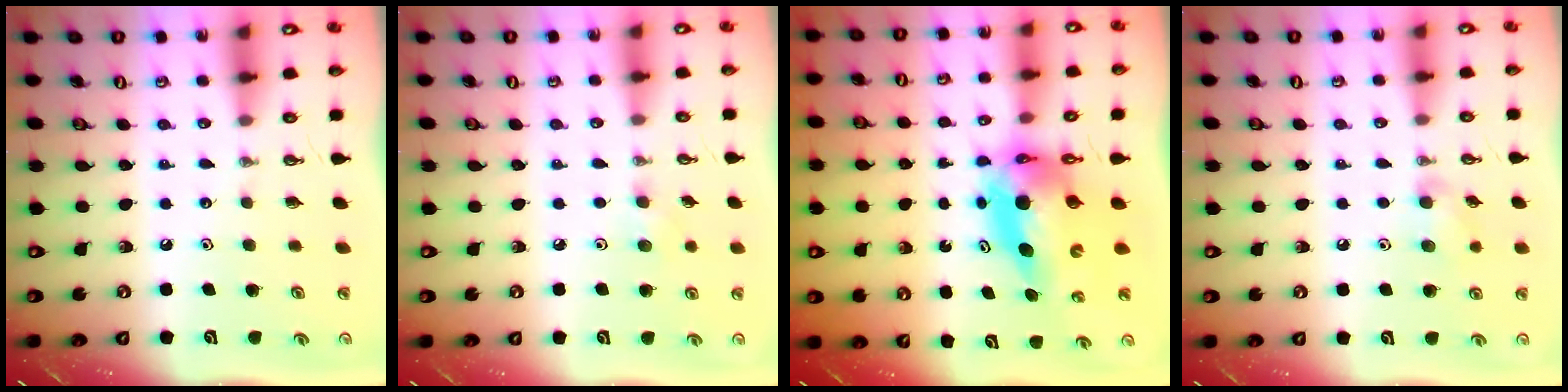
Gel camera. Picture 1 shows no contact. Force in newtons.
{"total": 6.7, "press": 4.3, "slide": 5.1}
{"total": 9.8, "press": 9.8, "slide": 1.0}
{"total": 7.9, "press": 7.9, "slide": 0.9}